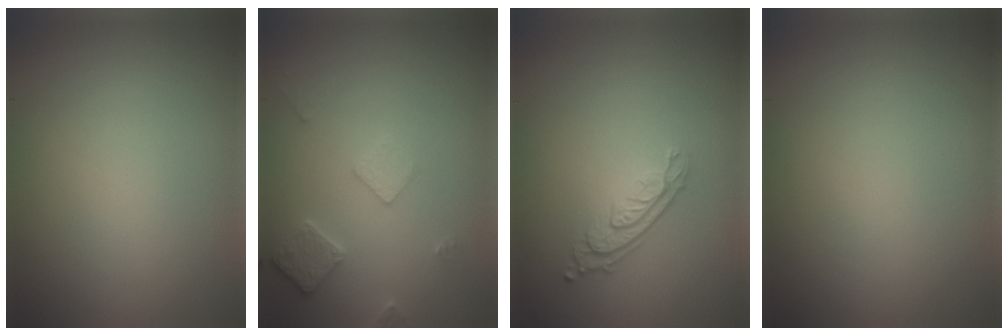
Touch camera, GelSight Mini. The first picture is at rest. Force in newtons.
{"total": 2.5, "press": 2.4, "slide": 0.4}
{"total": 3.0, "press": 2.2, "slide": 2.0}
{"total": 0.0}